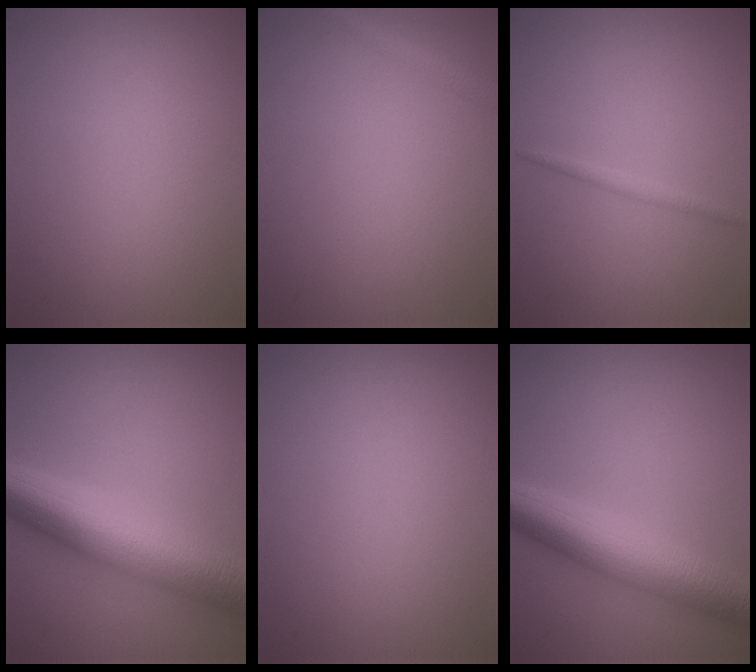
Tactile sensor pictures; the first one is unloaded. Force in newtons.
{"total": 1.8, "press": 1.8, "slide": 0.0}
{"total": 1.0, "press": 1.0, "slide": 0.0}
{"total": 10.7, "press": 10.7, "slide": 0.1}
{"total": 0.0}
{"total": 7.6, "press": 7.6, "slide": 0.1}